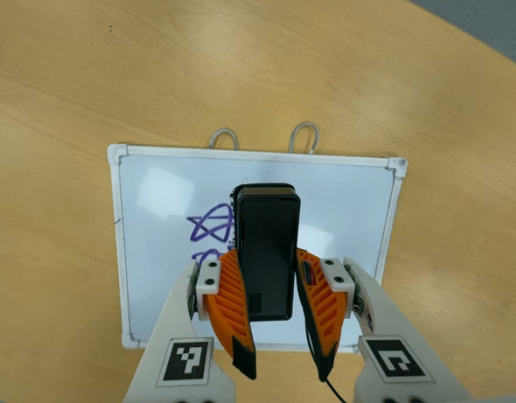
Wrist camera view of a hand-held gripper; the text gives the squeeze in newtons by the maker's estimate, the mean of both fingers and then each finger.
{"total": 7.9, "left": 5.8, "right": 10.0}